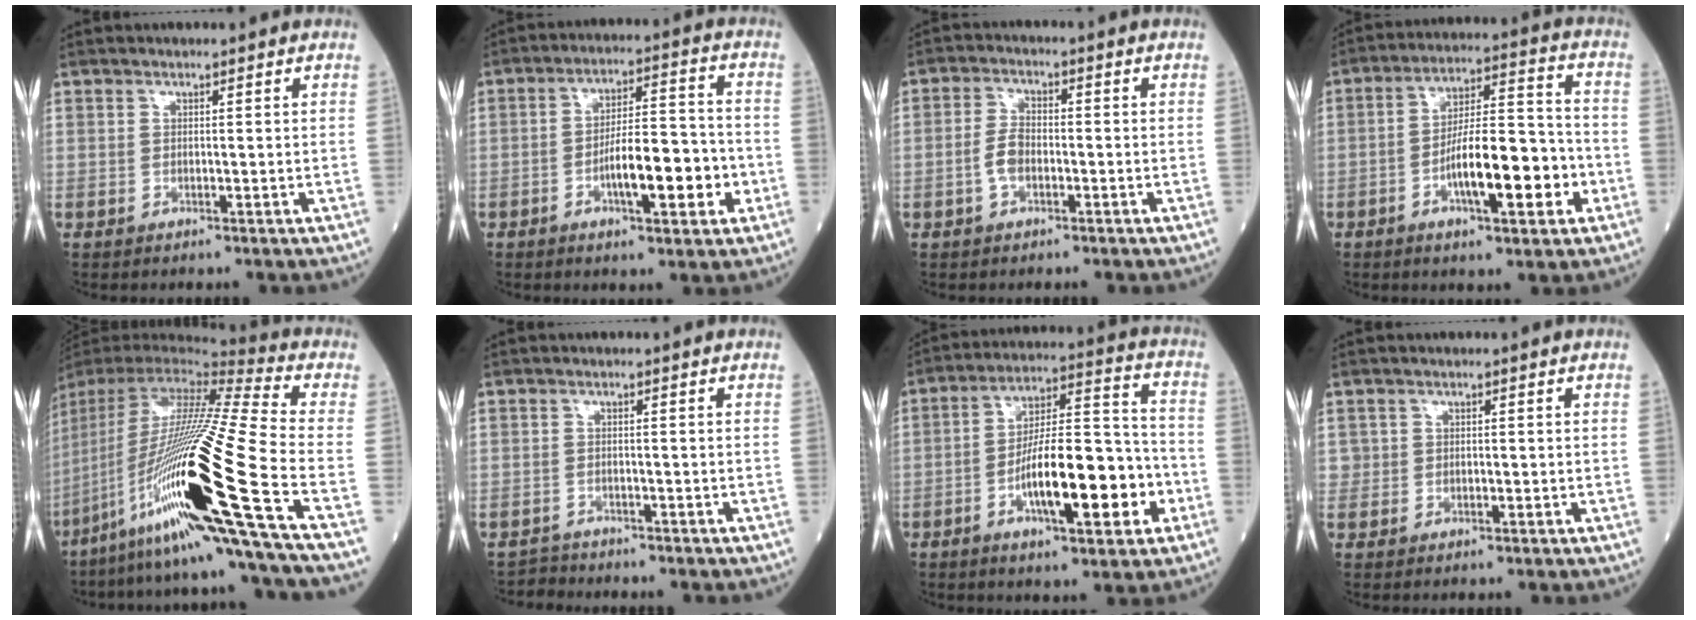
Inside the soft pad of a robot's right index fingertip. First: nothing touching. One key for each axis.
{"total": 11.1, "fx": -3.4, "fy": 3.2, "fz": 10.1, "tx": -0.169, "ty": 0.019, "tz": -0.051}
{"total": 4.4, "fx": -1.4, "fy": 2.6, "fz": 3.2, "tx": -0.079, "ty": 0.010, "tz": -0.028}
{"total": 13.7, "fx": -4.4, "fy": 3.8, "fz": 12.4, "tx": -0.212, "ty": 0.020, "tz": -0.068}
{"total": 34.1, "fx": -12.9, "fy": 1.3, "fz": 31.5, "tx": -0.593, "ty": -0.056, "tz": -0.240}
{"total": 3.1, "fx": -2.7, "fy": 1.3, "fz": -0.9, "tx": 0.006, "ty": -0.004, "tz": -0.051}
{"total": 17.1, "fx": -5.4, "fy": 4.8, "fz": 15.5, "tx": -0.264, "ty": 0.019, "tz": -0.082}
{"total": 2.6, "fx": 0.0, "fy": 2.4, "fz": 1.0, "tx": -0.030, "ty": 0.012, "tz": 0.008}